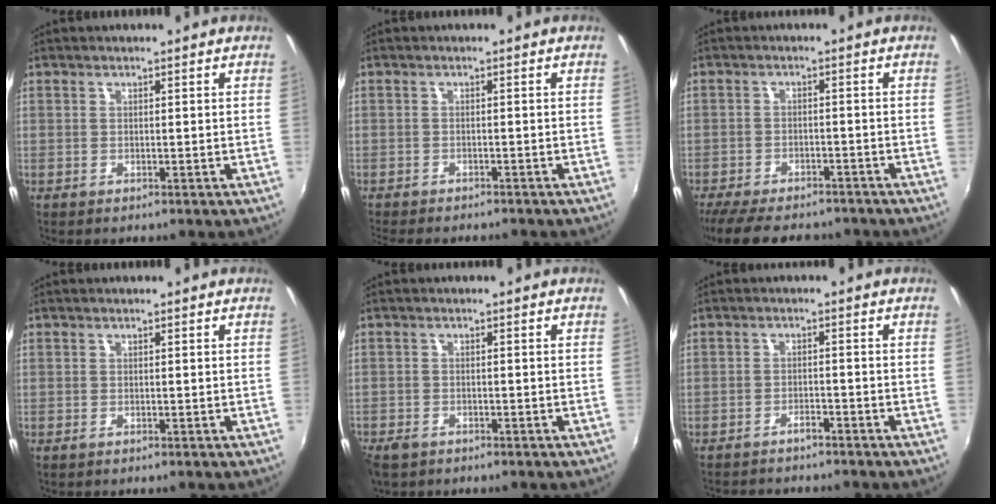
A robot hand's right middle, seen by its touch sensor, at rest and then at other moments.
{"total": 5.7, "force": [-5.1, 1.1, 2.2], "torque": [-0.056, -0.018, -0.078]}
{"total": 13.8, "force": [-11.3, 5.0, 6.2], "torque": [-0.143, -0.022, -0.171]}
{"total": 0.5, "force": [-0.4, 0.1, 0.2], "torque": [-0.005, -0.002, -0.010]}
{"total": 4.0, "force": [-3.0, 2.0, 1.6], "torque": [-0.047, -0.010, -0.055]}
{"total": 6.2, "force": [-5.7, 1.4, 2.1], "torque": [-0.058, -0.006, -0.082]}